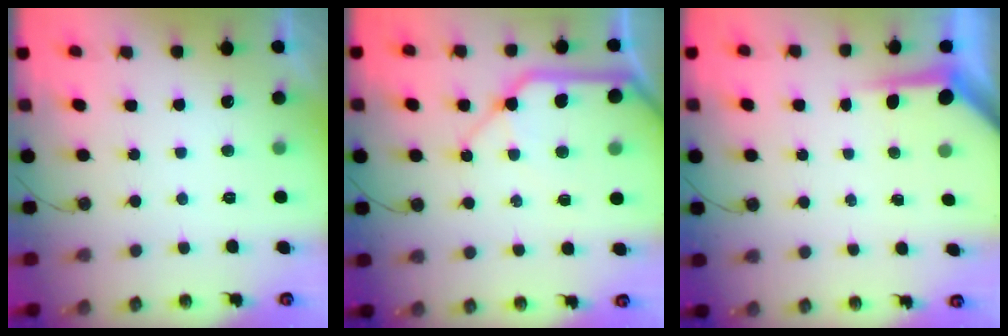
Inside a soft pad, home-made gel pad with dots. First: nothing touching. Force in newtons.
{"total": 16.8, "press": 16.6, "slide": 2.4}
{"total": 4.0, "press": 4.0, "slide": 0.4}